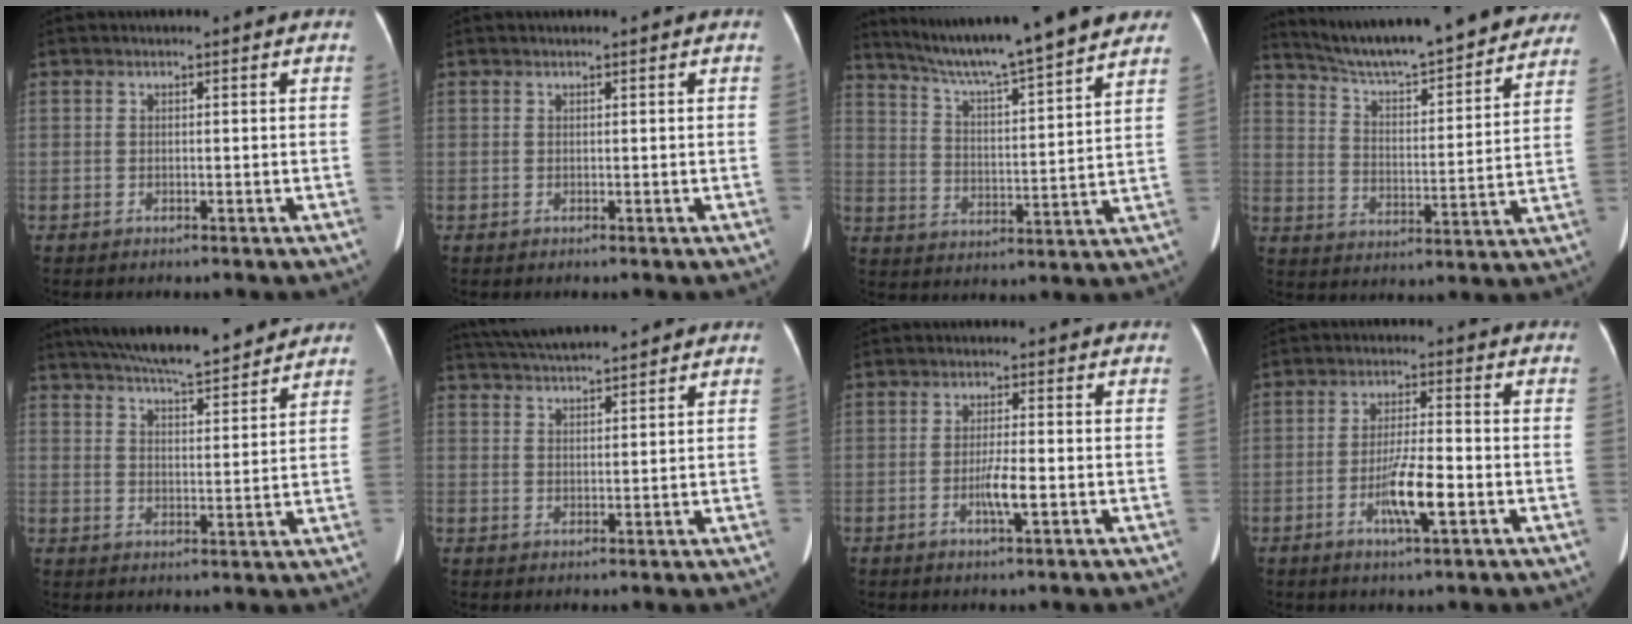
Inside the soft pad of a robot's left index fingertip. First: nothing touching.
{"total": 0.0}
{"total": 18.9, "force": [16.5, -0.2, 9.2], "torque": [-0.152, 0.005, 0.245]}
{"total": 24.8, "force": [22.4, 3.8, 10.0], "torque": [-0.159, -0.021, 0.305]}
{"total": 15.2, "force": [13.4, 2.0, 6.9], "torque": [-0.118, 0.019, 0.203]}
{"total": 10.3, "force": [9.3, 1.0, 4.2], "torque": [-0.079, 0.030, 0.147]}
{"total": 3.8, "force": [-1.5, 0.1, 3.4], "torque": [-0.068, -0.007, -0.026]}
{"total": 7.0, "force": [-2.8, 0.6, 6.4], "torque": [-0.125, -0.009, -0.050]}